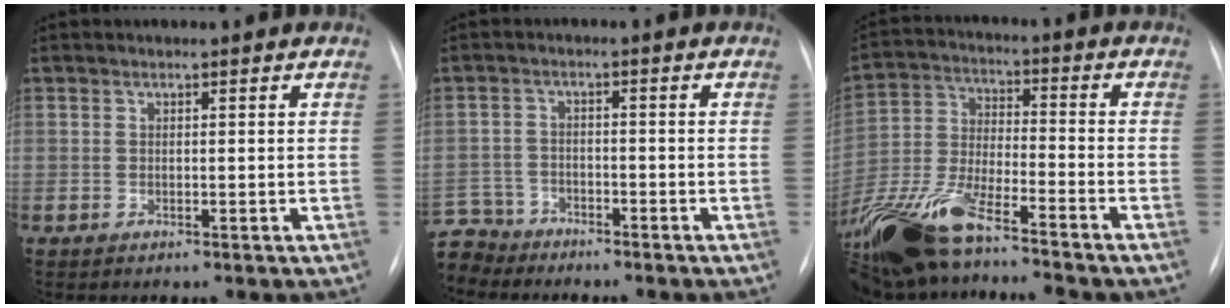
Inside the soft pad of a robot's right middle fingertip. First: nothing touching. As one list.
[{"total": 7.1, "force": [-6.6, 2.6, -0.3], "torque": [-0.001, 0.003, -0.129]}, {"total": 16.5, "force": [-12.5, 3.1, 10.3], "torque": [-0.238, -0.023, -0.234]}]